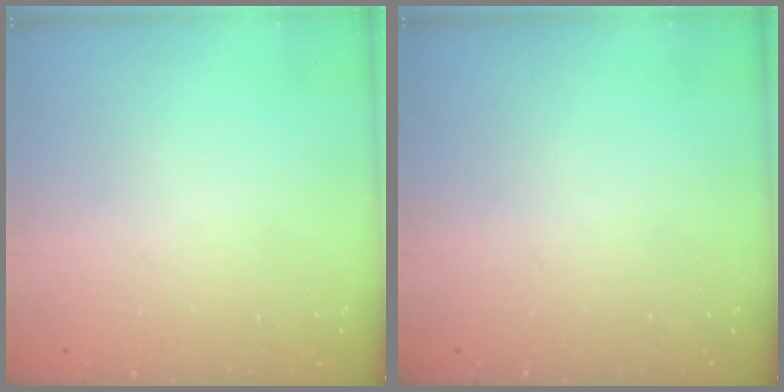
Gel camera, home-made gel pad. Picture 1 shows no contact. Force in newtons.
{"total": 0.0}